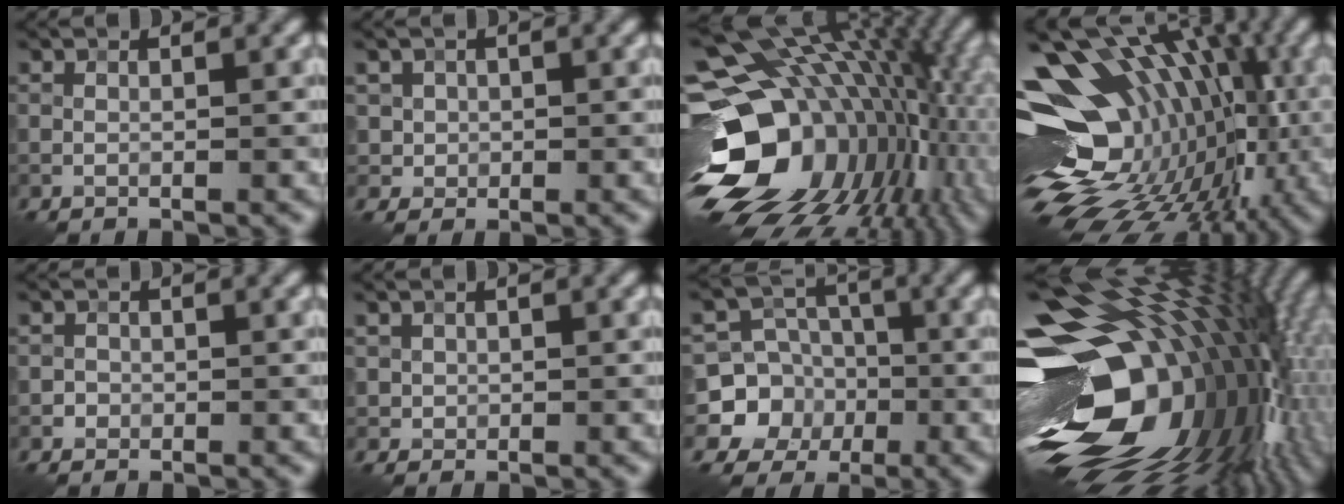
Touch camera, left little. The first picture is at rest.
{"total": 2.2, "force": [0.7, 2.1, 0.5], "torque": [-0.005, -0.003, 0.025]}
{"total": 18.9, "force": [-0.4, 13.5, 13.1], "torque": [-0.259, -0.021, 0.012]}
{"total": 20.2, "force": [-3.2, 13.7, 14.5], "torque": [-0.235, 0.013, -0.041]}
{"total": 0.7, "force": [-0.2, 0.6, 0.0], "torque": [0.008, -0.001, -0.004]}
{"total": 1.1, "force": [0.4, 1.0, 0.2], "torque": [0.002, -0.006, 0.008]}
{"total": 8.5, "force": [-2.3, 8.0, 1.7], "torque": [-0.027, -0.002, -0.065]}
{"total": 21.2, "force": [-0.3, 13.2, 16.6], "torque": [-0.304, -0.034, -0.005]}